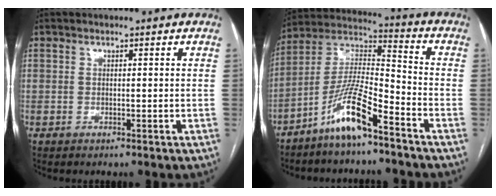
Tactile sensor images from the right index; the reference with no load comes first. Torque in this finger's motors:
{"motor_torque": [1.27, -0.68, 0.48, 0.17]}